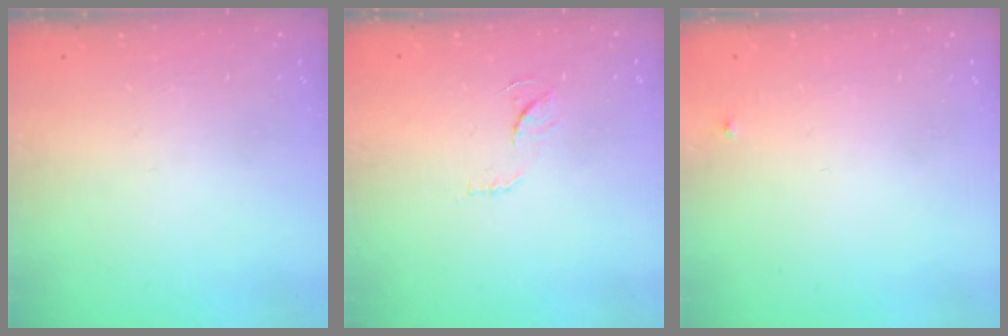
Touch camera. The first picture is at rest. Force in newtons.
{"total": 6.1, "press": 6.1, "slide": 0.3}
{"total": 3.0, "press": 3.0, "slide": 0.4}